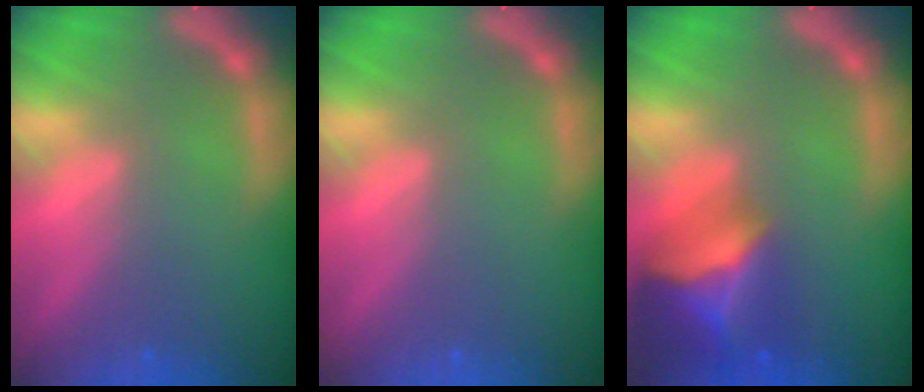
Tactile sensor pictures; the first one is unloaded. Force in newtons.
{"total": 0.0}
{"total": 8.4}